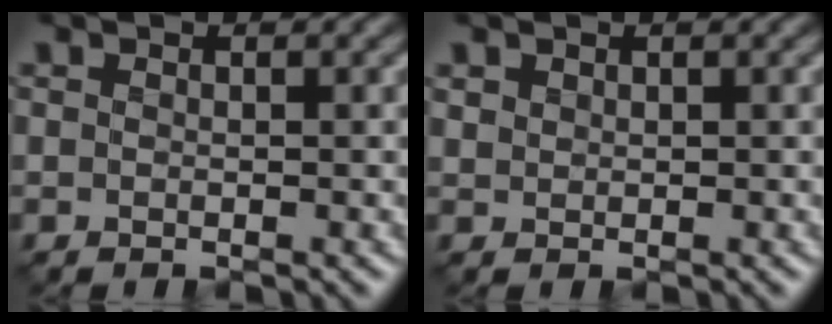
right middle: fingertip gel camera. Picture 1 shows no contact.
{"total": 0.8, "force": [0.6, 0.5, 0.0], "torque": [-0.005, -0.001, 0.015]}